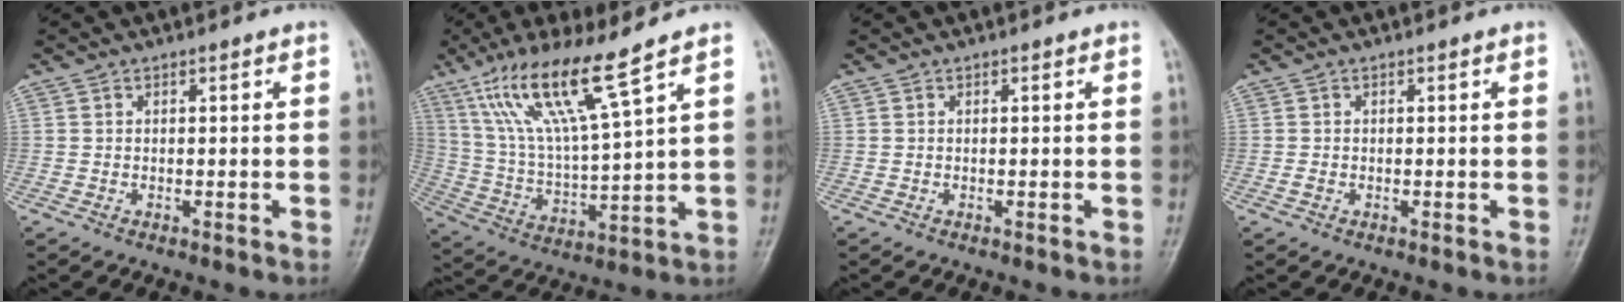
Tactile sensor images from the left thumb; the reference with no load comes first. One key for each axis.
{"total": 15.2, "fx": 9.5, "fy": 1.1, "fz": 11.7, "tx": -0.229, "ty": -0.043, "tz": 0.193}
{"total": 0.0}
{"total": 0.7, "fx": -0.2, "fy": 0.5, "fz": 0.4, "tx": -0.009, "ty": -0.001, "tz": -0.004}